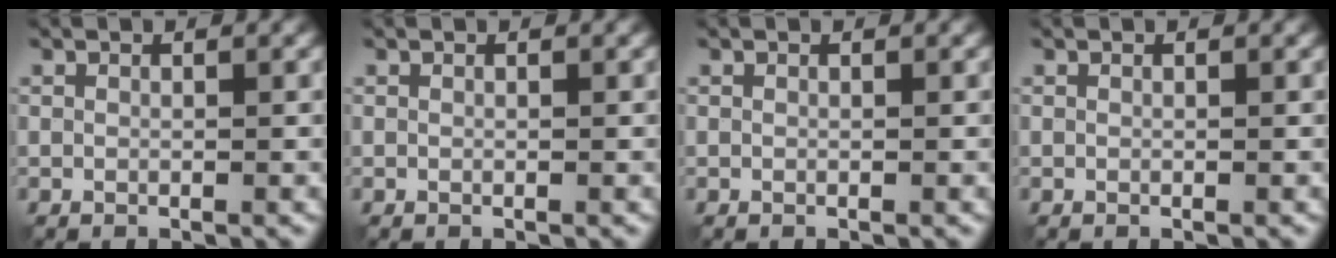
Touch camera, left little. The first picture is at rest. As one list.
[{"total": 0.0}, {"total": 0.0}, {"total": 0.0}]